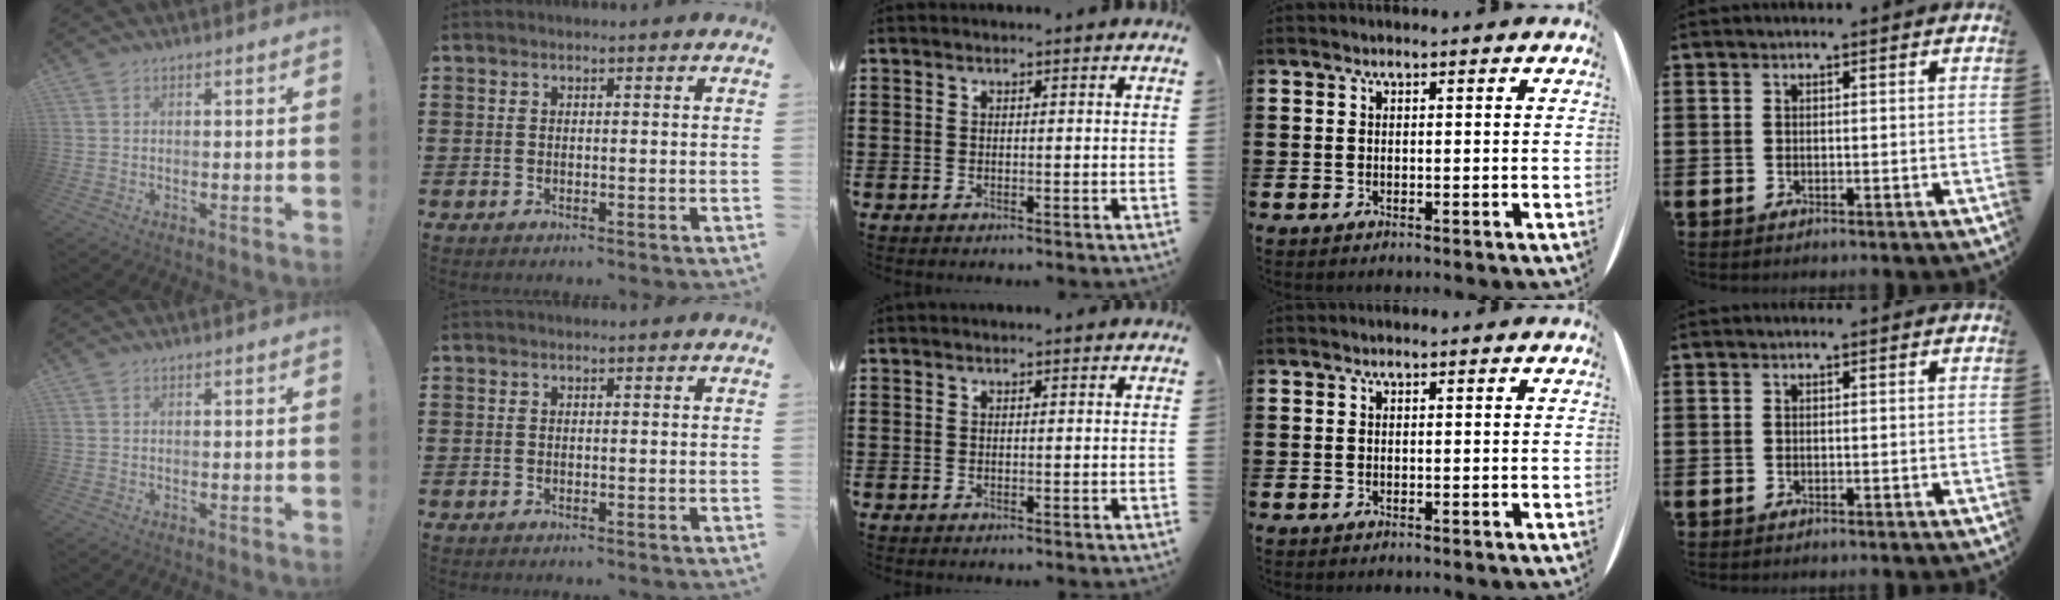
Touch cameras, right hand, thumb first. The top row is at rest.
{}